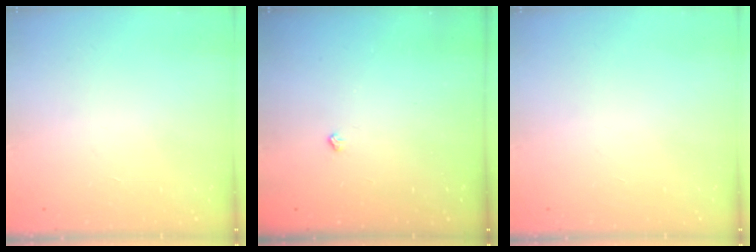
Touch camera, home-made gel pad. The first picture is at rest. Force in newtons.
{"total": 2.5, "press": 2.4, "slide": 0.5}
{"total": 0.0}